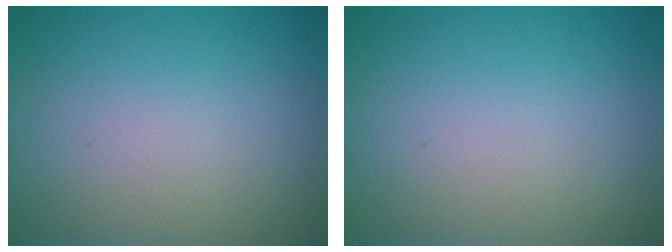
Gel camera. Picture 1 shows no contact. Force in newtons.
{"total": 0.0}